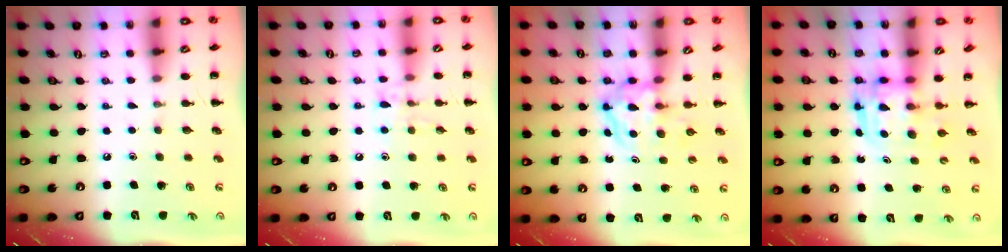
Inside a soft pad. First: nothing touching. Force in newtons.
{"total": 8.4, "press": 8.3, "slide": 1.5}
{"total": 3.8, "press": 3.8, "slide": 0.4}
{"total": 3.0, "press": 3.0, "slide": 0.3}